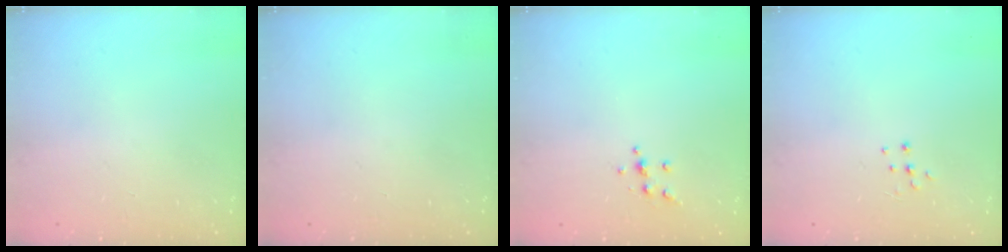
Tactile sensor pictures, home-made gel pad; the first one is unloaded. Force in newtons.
{"total": 0.0}
{"total": 4.2, "press": 4.2, "slide": 0.4}
{"total": 4.3, "press": 4.3, "slide": 0.4}